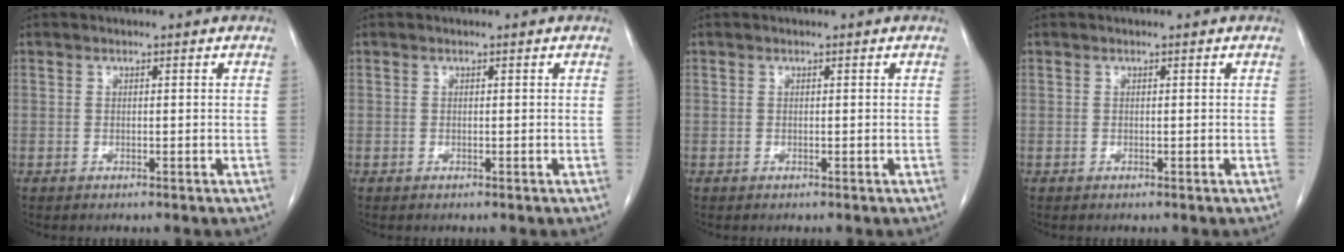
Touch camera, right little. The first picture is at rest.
{"total": 0.0}
{"total": 0.0}
{"total": 0.0}